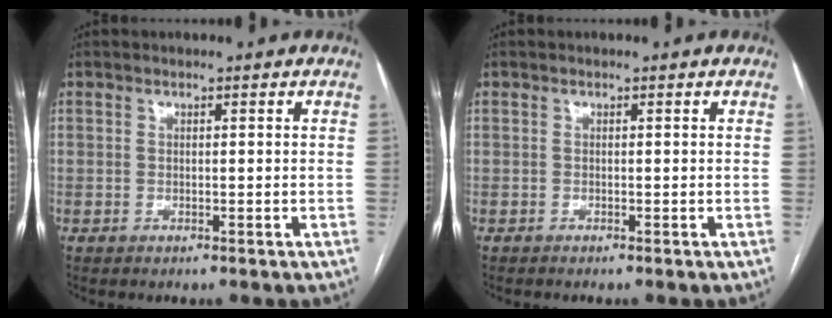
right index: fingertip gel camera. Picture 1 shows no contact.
{"total": 0.7, "force": [-0.6, 0.0, 0.3], "torque": [0.001, 0.000, -0.009]}